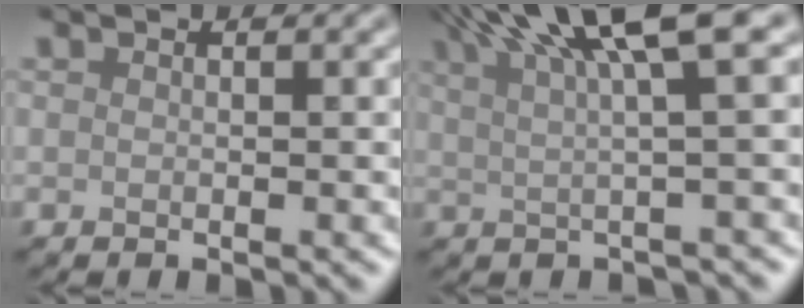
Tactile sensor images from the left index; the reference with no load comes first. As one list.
[{"total": 8.6, "force": [4.2, 1.8, 7.2], "torque": [-0.092, 0.026, 0.068]}]